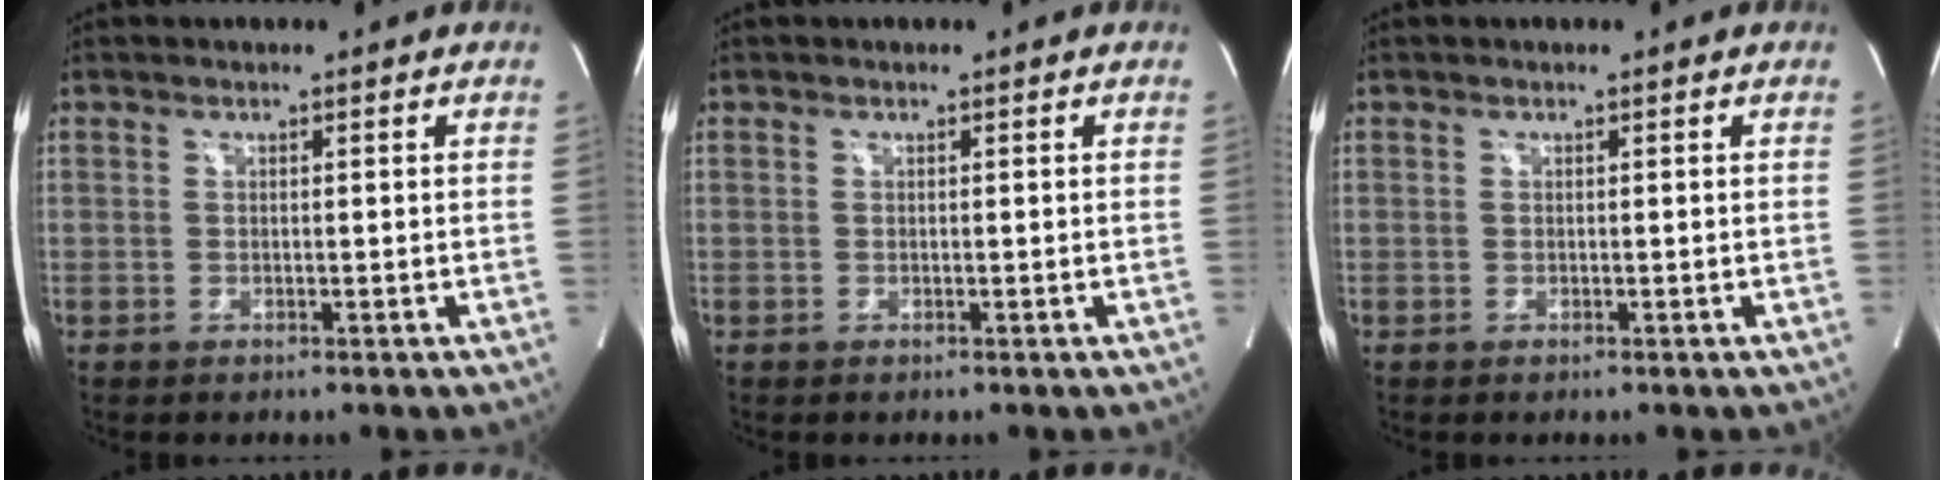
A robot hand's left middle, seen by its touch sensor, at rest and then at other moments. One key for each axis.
{"total": 0.0}
{"total": 0.0}